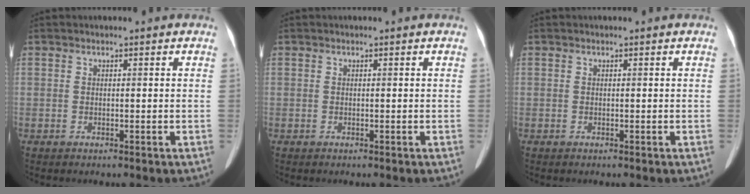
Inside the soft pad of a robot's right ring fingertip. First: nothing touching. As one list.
[{"total": 0.0}, {"total": 0.0}]